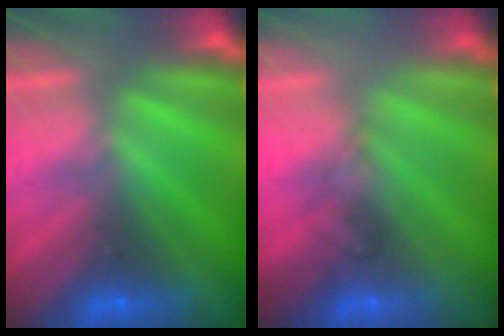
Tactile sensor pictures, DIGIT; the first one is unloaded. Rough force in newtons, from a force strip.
{"total": 1.5}